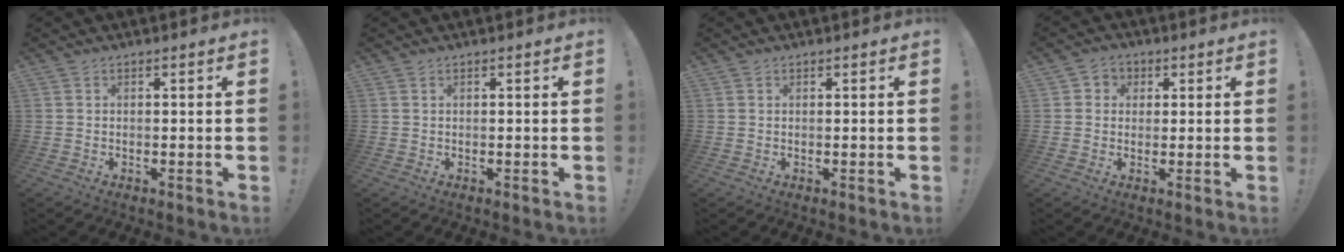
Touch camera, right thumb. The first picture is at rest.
{"total": 0.0}
{"total": 0.0}
{"total": 3.7, "force": [0.2, 3.6, 1.0], "torque": [-0.014, 0.004, 0.004]}